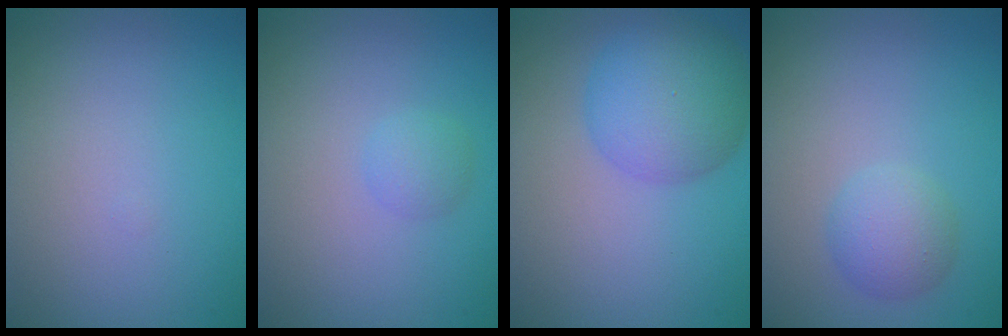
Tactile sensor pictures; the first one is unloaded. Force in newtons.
{"total": 1.3, "press": 1.3, "slide": 0.0}
{"total": 6.2, "press": 6.2, "slide": 0.3}
{"total": 2.5, "press": 2.5, "slide": 0.1}